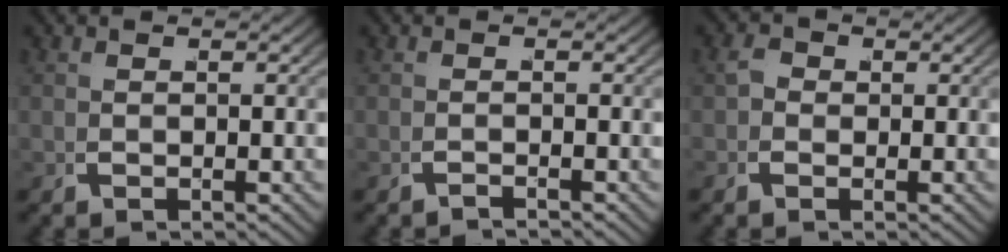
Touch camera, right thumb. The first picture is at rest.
{"total": 1.8, "force": [-1.2, -1.0, -1.0], "torque": [0.017, 0.003, -0.024]}
{"total": 2.5, "force": [0.0, 2.2, 1.3], "torque": [-0.026, 0.001, -0.005]}